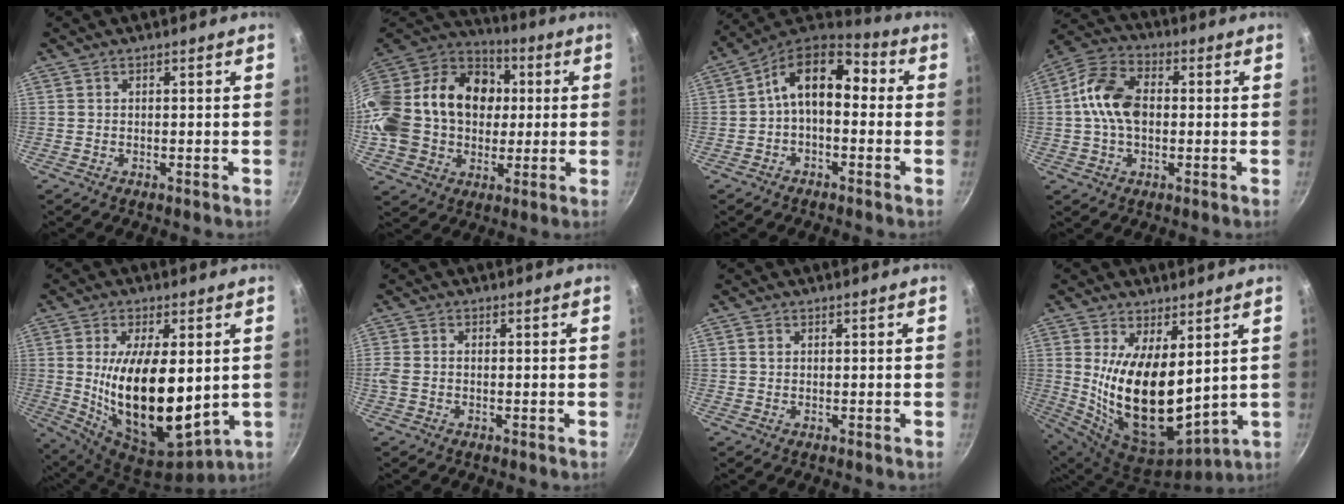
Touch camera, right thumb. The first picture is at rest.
{"total": 29.7, "force": [1.6, 23.3, 18.3], "torque": [-0.355, 0.053, 0.032]}
{"total": 13.0, "force": [0.7, 8.1, 10.1], "torque": [-0.145, 0.041, -0.009]}
{"total": 12.0, "force": [0.4, 7.9, 9.0], "torque": [-0.155, 0.027, -0.009]}
{"total": 20.1, "force": [0.9, 9.4, 17.7], "torque": [-0.300, -0.031, 0.033]}
{"total": 2.6, "force": [-0.2, 1.8, 1.9], "torque": [-0.042, 0.003, -0.009]}
{"total": 1.0, "force": [0.4, 0.8, 0.4], "torque": [-0.008, 0.001, 0.006]}
{"total": 18.1, "force": [3.4, 9.1, 15.3], "torque": [-0.264, -0.054, 0.082]}